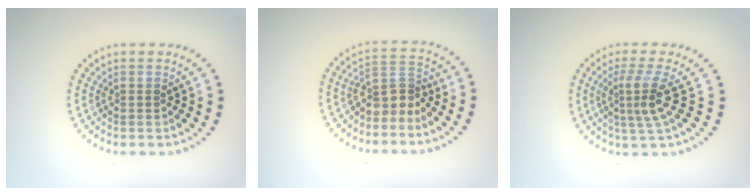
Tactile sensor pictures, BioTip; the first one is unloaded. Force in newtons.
{"total": 2.9, "press": 2.2, "slide": 1.9}
{"total": 3.2, "press": 2.3, "slide": 2.3}